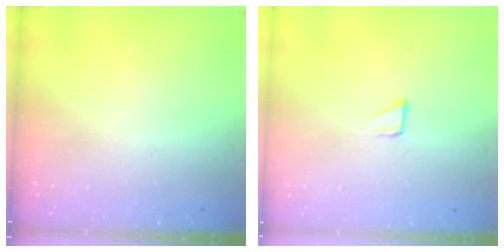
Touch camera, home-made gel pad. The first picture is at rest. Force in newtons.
{"total": 2.8, "press": 2.8, "slide": 0.1}